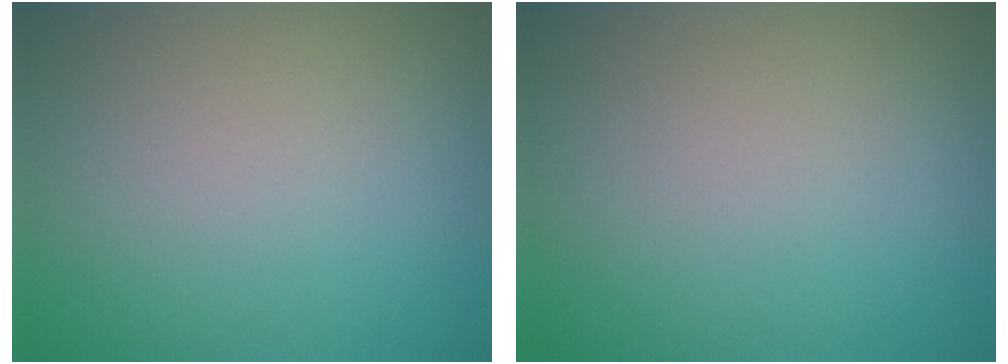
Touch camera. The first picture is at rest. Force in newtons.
{"total": 0.0}